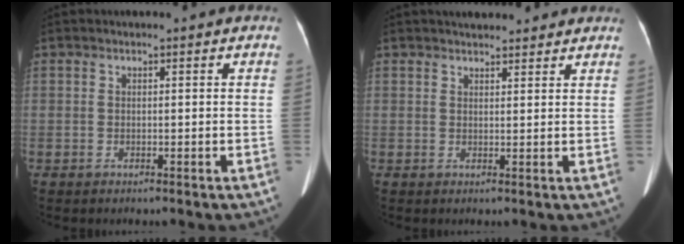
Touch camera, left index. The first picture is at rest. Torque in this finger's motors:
{"motor_torque": [0.05, -0.18, 0.02, 0.04]}